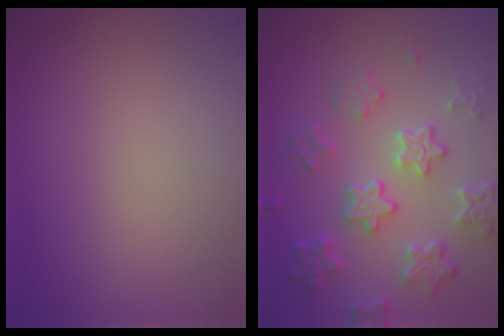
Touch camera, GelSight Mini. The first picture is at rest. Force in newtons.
{"total": 5.9, "press": 4.5, "slide": 3.8}